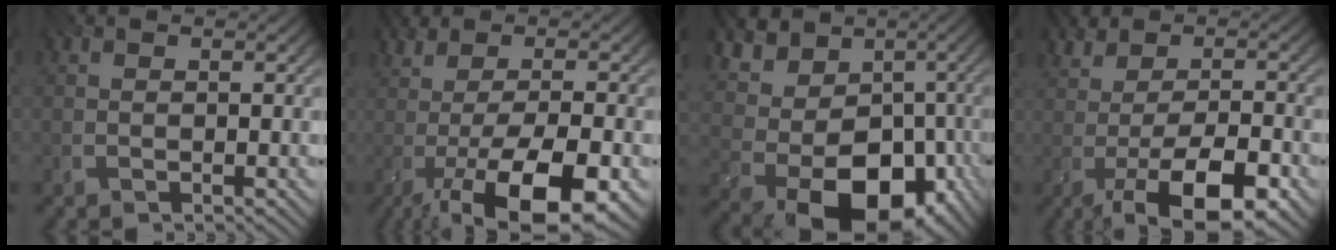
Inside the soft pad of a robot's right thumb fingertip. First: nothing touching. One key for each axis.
{"total": 12.4, "fx": -4.6, "fy": 4.2, "fz": 10.7, "tx": -0.163, "ty": 0.003, "tz": -0.069}
{"total": 15.8, "fx": -1.2, "fy": 12.0, "fz": 10.2, "tx": -0.192, "ty": -0.019, "tz": 0.003}
{"total": 10.0, "fx": -3.9, "fy": 4.3, "fz": 8.1, "tx": -0.121, "ty": 0.006, "tz": -0.075}